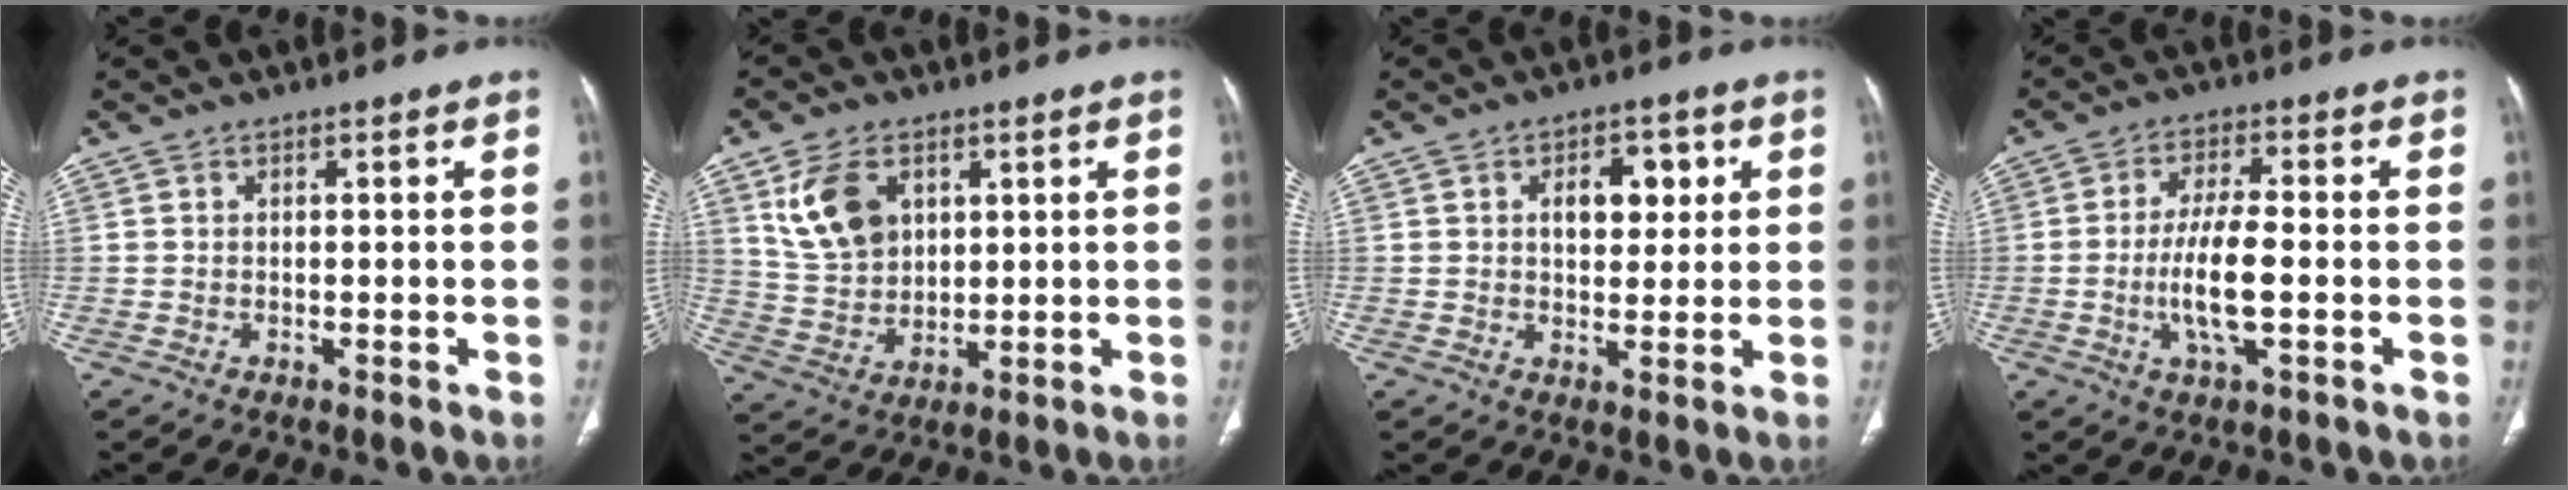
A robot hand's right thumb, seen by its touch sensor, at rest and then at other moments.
{"total": 10.6, "force": [4.4, 7.1, 6.6], "torque": [-0.107, -0.014, 0.097]}
{"total": 7.1, "force": [2.1, 4.5, 5.1], "torque": [-0.042, -0.004, 0.030]}
{"total": 8.7, "force": [-1.6, 2.4, 8.2], "torque": [-0.167, 0.002, -0.033]}